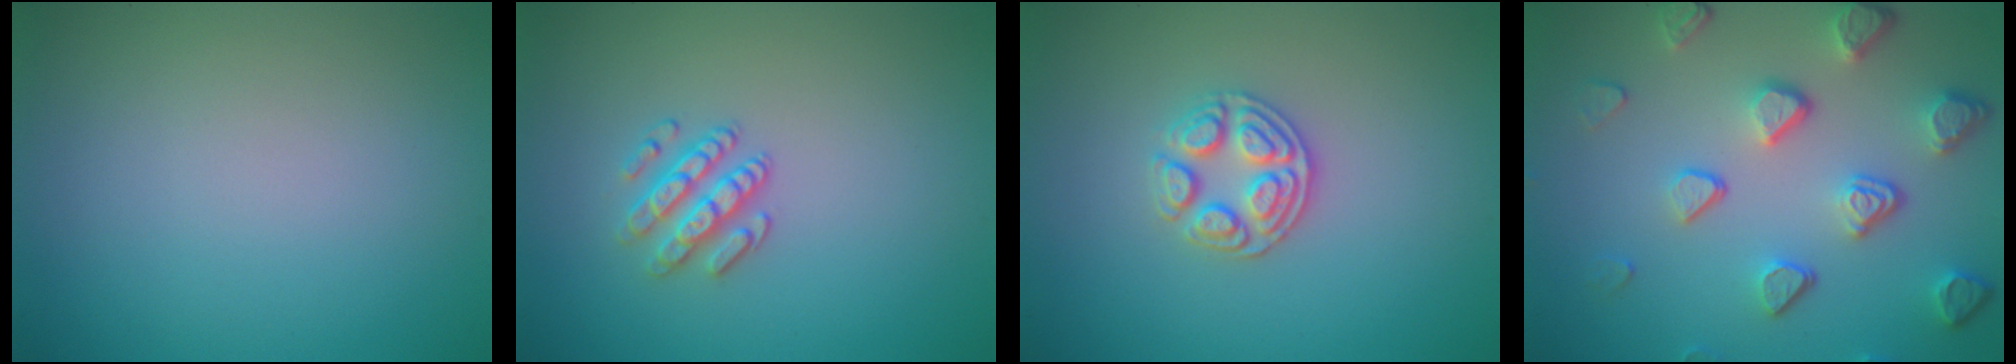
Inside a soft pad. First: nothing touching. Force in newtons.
{"total": 2.5, "press": 2.3, "slide": 0.9}
{"total": 3.0, "press": 2.8, "slide": 1.1}
{"total": 5.2, "press": 4.0, "slide": 3.3}